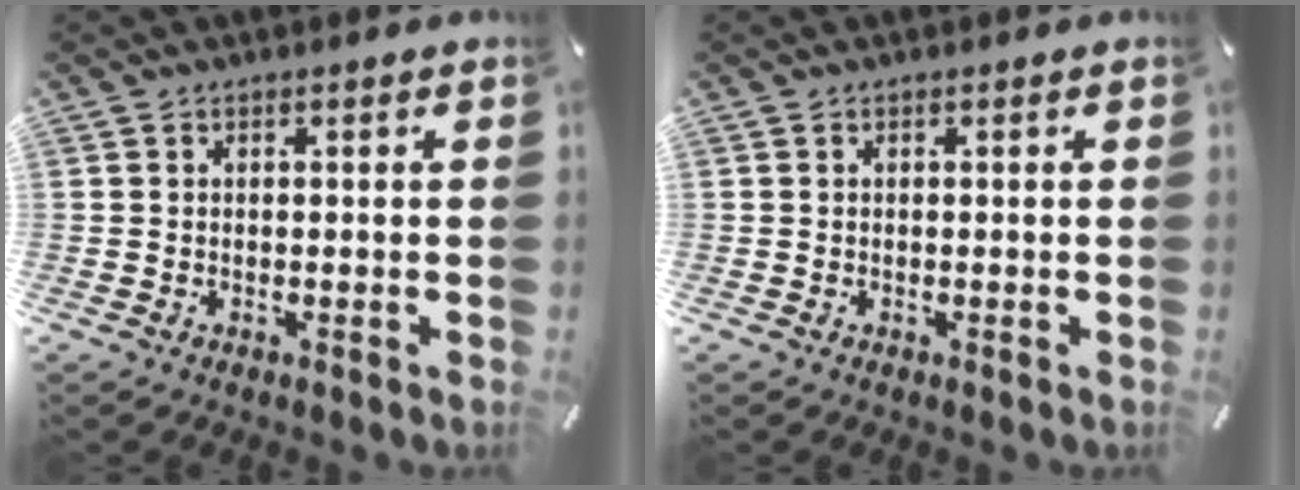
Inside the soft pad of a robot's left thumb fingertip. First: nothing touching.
{"total": 0.0}